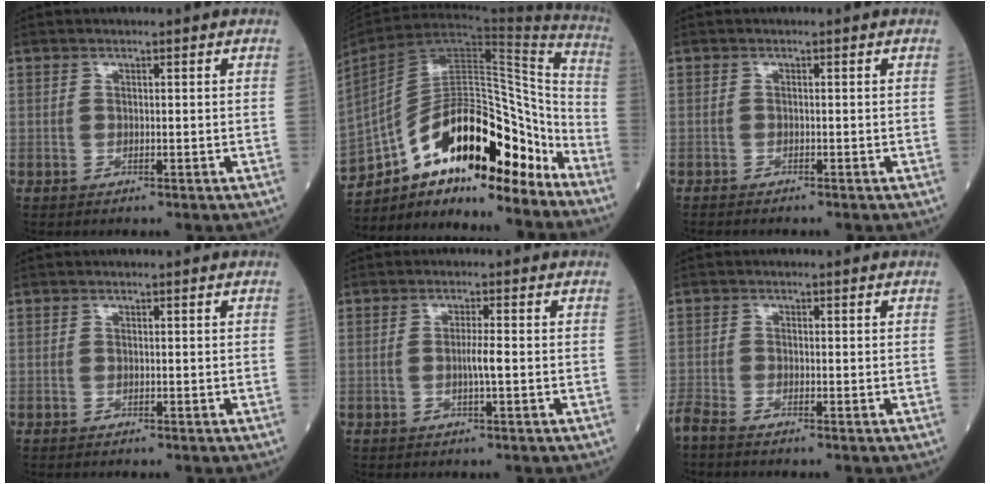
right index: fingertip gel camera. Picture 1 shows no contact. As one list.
[{"total": 25.6, "force": [-16.2, 9.3, 17.6], "torque": [-0.312, 0.027, -0.259]}, {"total": 1.3, "force": [-1.2, 0.2, 0.5], "torque": [-0.009, -0.002, -0.016]}, {"total": 0.0}, {"total": 2.2, "force": [-0.3, -0.4, 2.2], "torque": [-0.041, -0.002, -0.007]}, {"total": 3.2, "force": [-2.9, 0.1, 1.5], "torque": [-0.030, -0.008, -0.055]}]